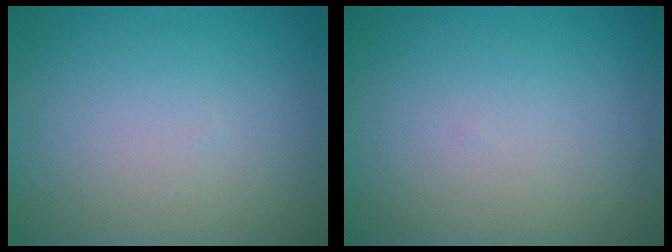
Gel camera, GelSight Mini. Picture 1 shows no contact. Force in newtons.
{"total": 0.0}